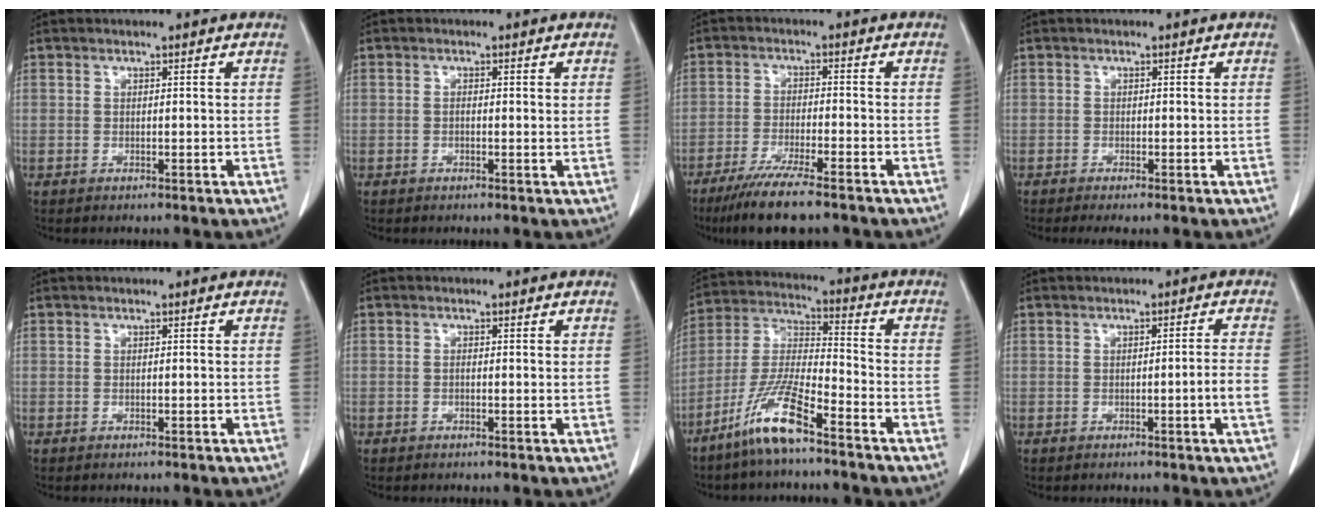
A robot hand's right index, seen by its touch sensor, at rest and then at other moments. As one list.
[{"total": 1.0, "force": [0.0, 0.2, 1.0], "torque": [-0.017, 0.000, 0.000]}, {"total": 9.0, "force": [-7.0, 0.3, 5.7], "torque": [-0.094, -0.023, -0.118]}, {"total": 2.2, "force": [-1.8, 0.0, 1.3], "torque": [-0.020, -0.006, -0.027]}, {"total": 0.0}, {"total": 0.8, "force": [0.0, 0.2, 0.8], "torque": [-0.016, -0.001, 0.001]}, {"total": 11.0, "force": [-7.3, 1.0, 8.1], "torque": [-0.174, -0.019, -0.148]}, {"total": 2.9, "force": [-0.9, -0.9, 2.6], "torque": [-0.040, -0.004, -0.013]}]